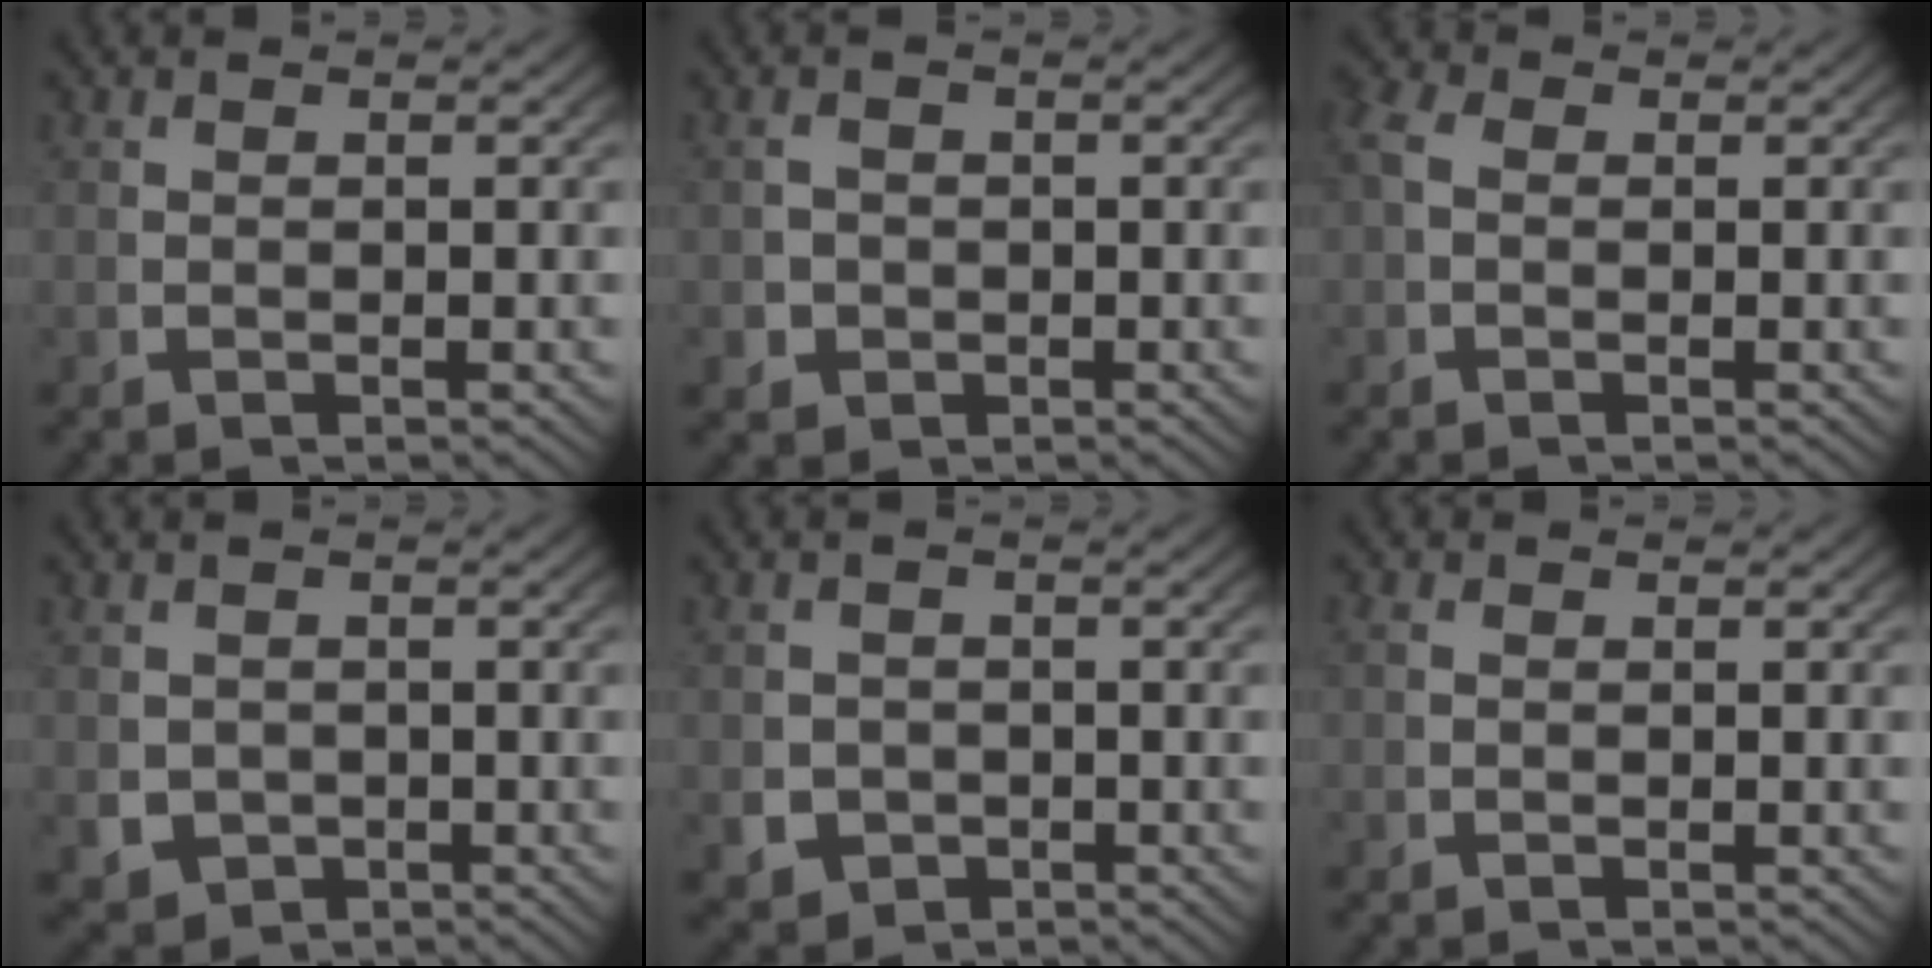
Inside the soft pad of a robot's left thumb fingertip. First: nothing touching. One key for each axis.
{"total": 2.6, "fx": -0.8, "fy": 2.3, "fz": 0.9, "tx": -0.021, "ty": -0.012, "tz": -0.008}
{"total": 1.7, "fx": 0.2, "fy": 1.4, "fz": 1.0, "tx": -0.028, "ty": -0.002, "tz": 0.002}
{"total": 4.7, "fx": -1.2, "fy": 4.1, "fz": 1.9, "tx": -0.048, "ty": -0.029, "tz": -0.006}
{"total": 4.2, "fx": -1.5, "fy": 3.6, "fz": 1.6, "tx": -0.038, "ty": -0.026, "tz": -0.013}
{"total": 0.5, "fx": 0.0, "fy": 0.5, "fz": 0.3, "tx": -0.010, "ty": -0.004, "tz": 0.002}